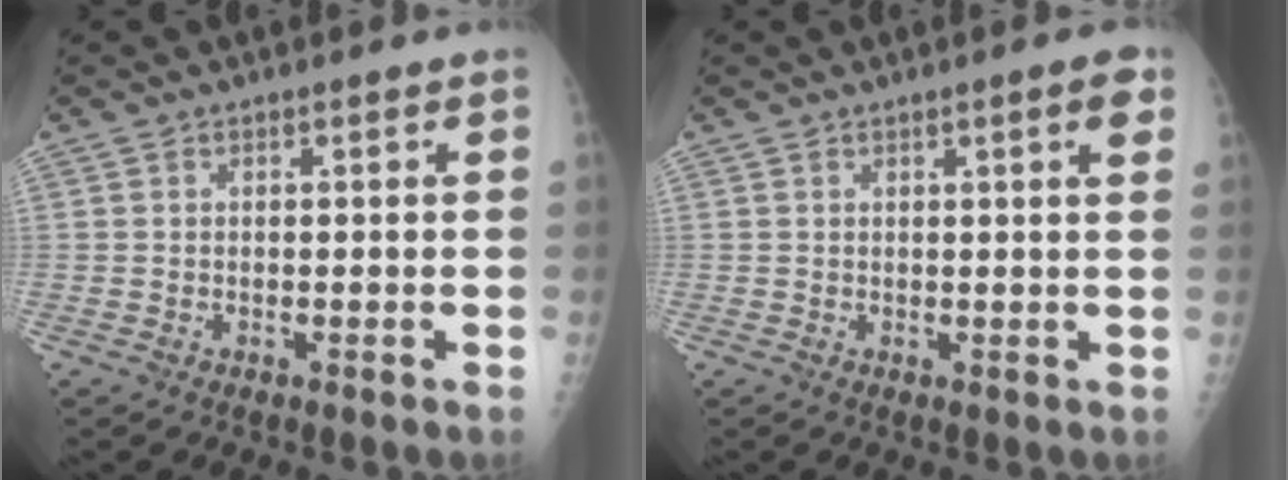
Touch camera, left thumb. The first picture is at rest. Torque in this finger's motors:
{"motor_torque": [-0.20, -0.24, -0.31, -0.14, 0.07]}